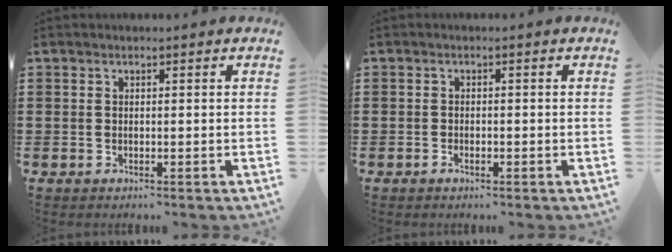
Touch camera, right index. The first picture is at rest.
{"total": 0.8, "force": [-0.5, 0.4, 0.5], "torque": [-0.012, -0.004, -0.008]}